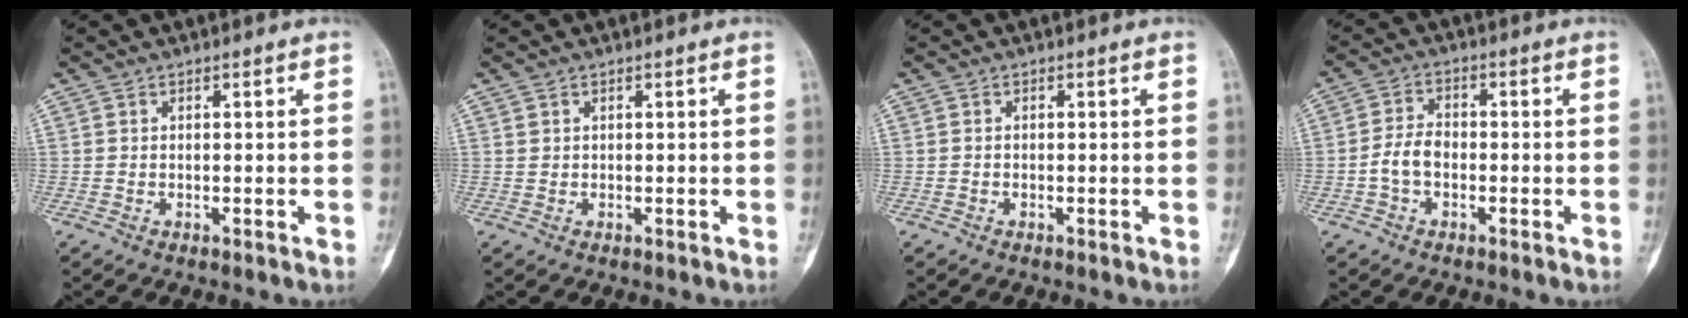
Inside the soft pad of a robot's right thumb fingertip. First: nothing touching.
{"total": 0.7, "force": [0.4, 0.6, 0.2], "torque": [0.003, -0.001, 0.009]}
{"total": 0.0}
{"total": 4.8, "force": [-1.4, 3.1, 3.3], "torque": [-0.063, 0.019, -0.032]}